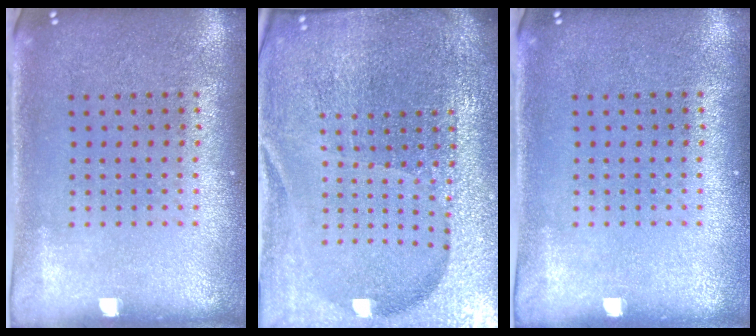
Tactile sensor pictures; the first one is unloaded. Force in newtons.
{"total": 5.6, "press": 5.0, "slide": 2.4}
{"total": 0.0}